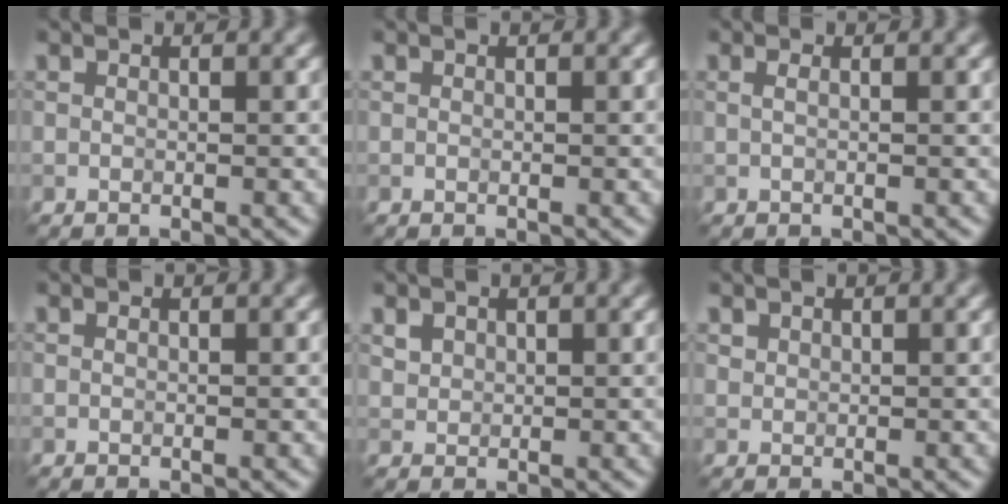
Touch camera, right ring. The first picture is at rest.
{"total": 0.0}
{"total": 1.0, "force": [0.3, 0.4, 0.9], "torque": [-0.013, 0.001, -0.002]}
{"total": 0.0}
{"total": 1.1, "force": [0.6, 0.9, 0.3], "torque": [-0.005, -0.003, 0.014]}
{"total": 0.7, "force": [0.5, 0.5, 0.0], "torque": [0.001, -0.002, 0.014]}